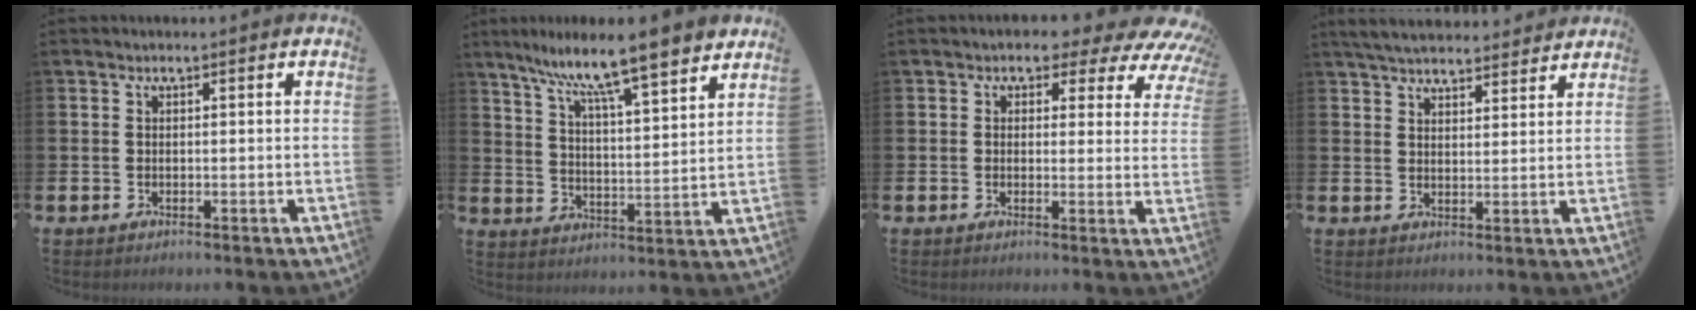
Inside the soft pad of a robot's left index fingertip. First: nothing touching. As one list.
[{"total": 9.7, "force": [8.8, 0.1, 4.1], "torque": [-0.098, -0.059, 0.147]}, {"total": 3.5, "force": [2.4, 2.2, 1.4], "torque": [-0.027, -0.022, 0.029]}, {"total": 5.1, "force": [5.0, 0.8, 0.9], "torque": [-0.026, -0.024, 0.090]}]